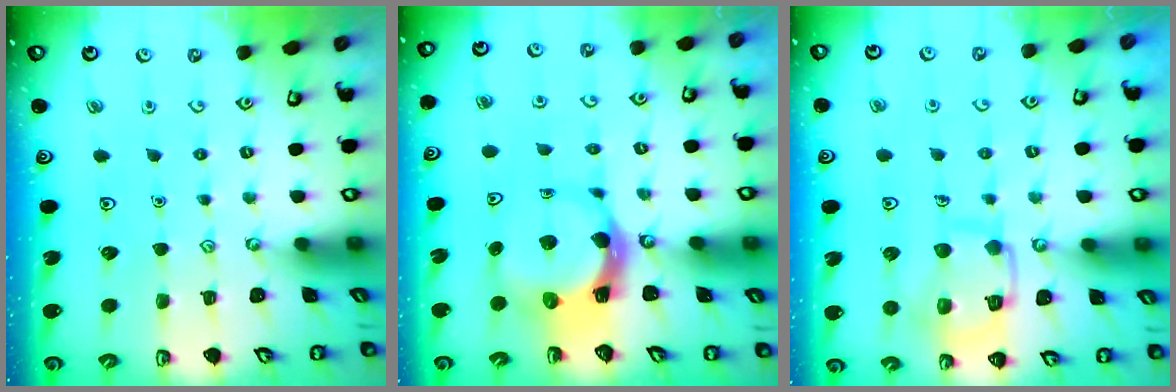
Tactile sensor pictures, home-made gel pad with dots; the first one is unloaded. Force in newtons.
{"total": 5.5, "press": 5.5, "slide": 0.9}
{"total": 13.8, "press": 13.8, "slide": 1.4}